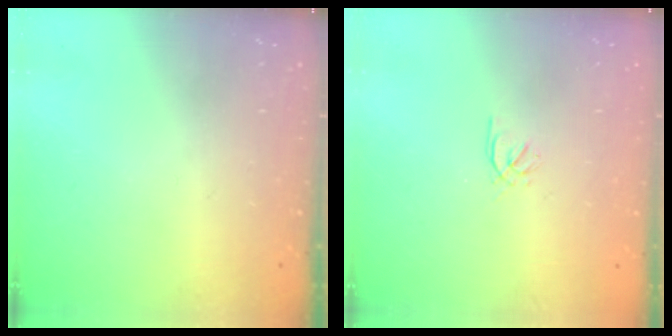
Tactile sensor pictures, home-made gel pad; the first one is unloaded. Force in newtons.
{"total": 0.5, "press": 0.3, "slide": 0.4}